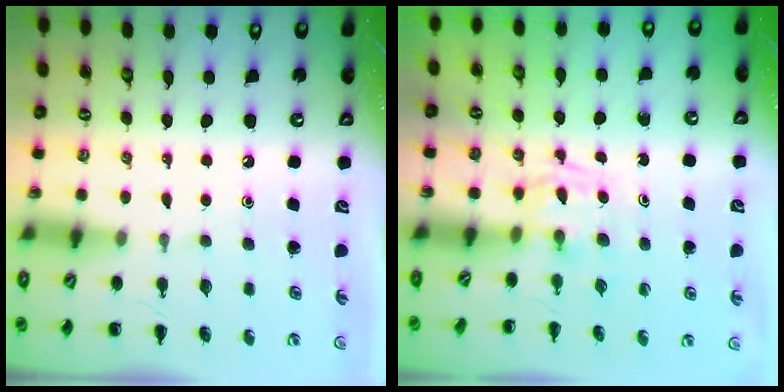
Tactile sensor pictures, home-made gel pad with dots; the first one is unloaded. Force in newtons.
{"total": 1.8, "press": 1.4, "slide": 1.1}